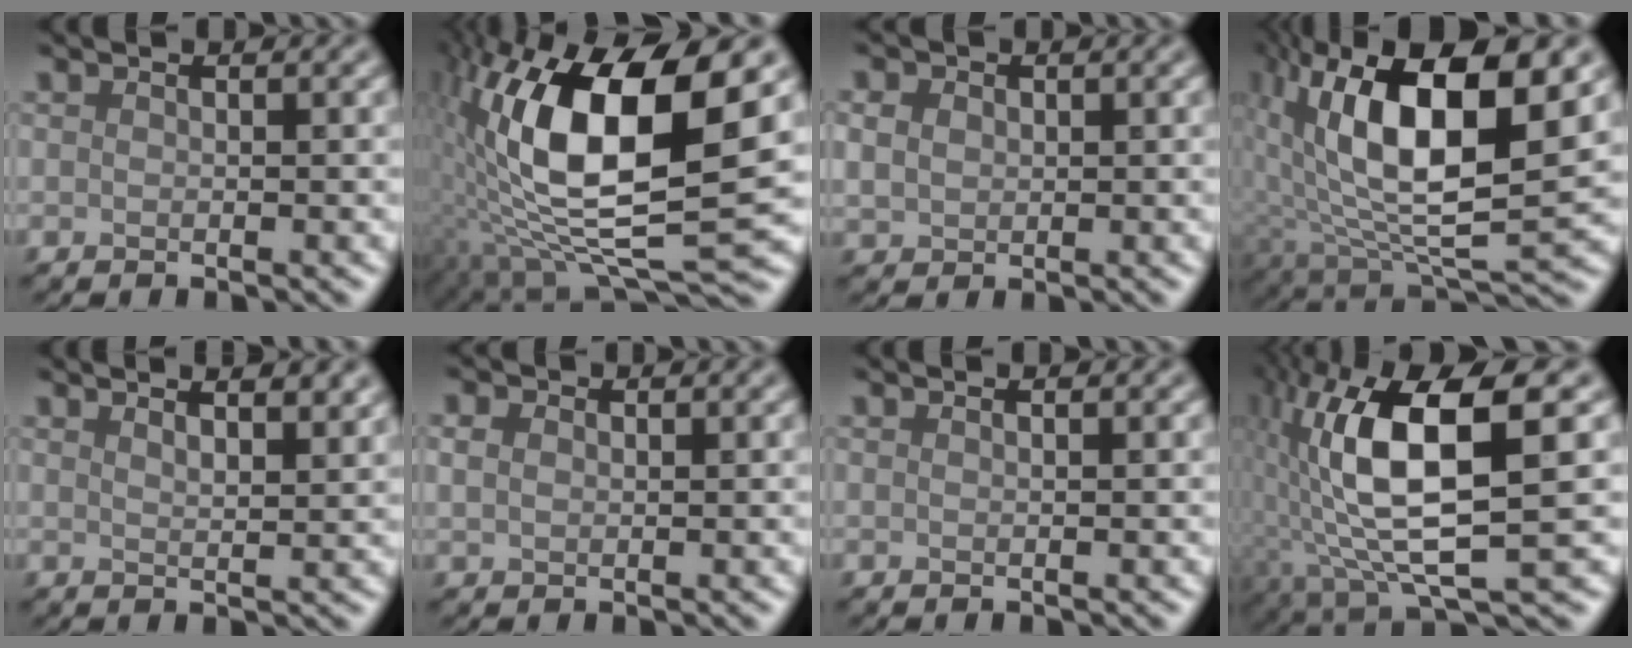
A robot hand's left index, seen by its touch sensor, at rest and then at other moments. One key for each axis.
{"total": 14.7, "fx": 2.1, "fy": 4.9, "fz": 13.7, "tx": -0.260, "ty": -0.002, "tz": 0.031}
{"total": 1.9, "fx": 0.5, "fy": 1.7, "fz": 0.9, "tx": -0.017, "ty": 0.000, "tz": 0.009}
{"total": 15.0, "fx": 3.8, "fy": 6.1, "fz": 13.2, "tx": -0.235, "ty": 0.004, "tz": 0.070}
{"total": 5.9, "fx": 4.1, "fy": 2.2, "fz": 3.6, "tx": -0.021, "ty": 0.031, "tz": 0.028}
{"total": 1.4, "fx": 0.5, "fy": 1.0, "fz": 0.8, "tx": -0.015, "ty": 0.004, "tz": 0.009}
{"total": 0.7, "fx": 0.5, "fy": 0.2, "fz": 0.5, "tx": -0.003, "ty": 0.001, "tz": 0.001}
{"total": 12.3, "fx": 1.8, "fy": 3.8, "fz": 11.5, "tx": -0.219, "ty": -0.006, "tz": 0.037}